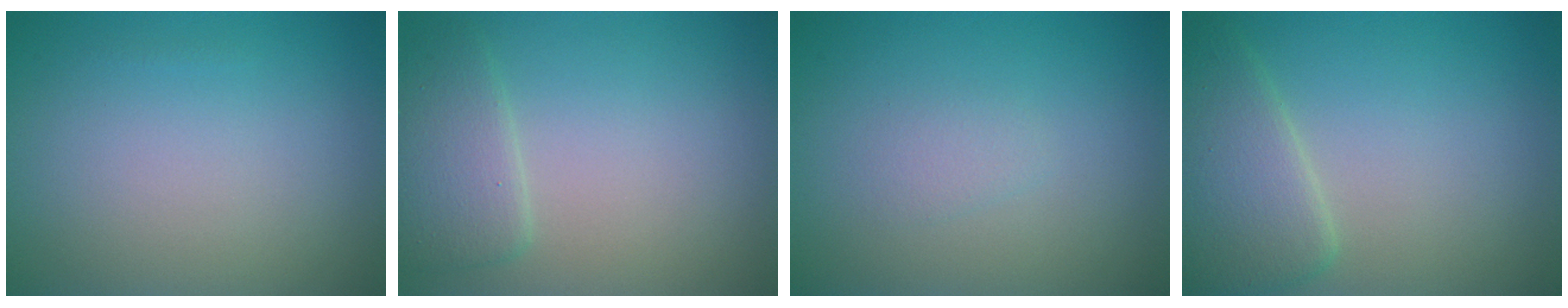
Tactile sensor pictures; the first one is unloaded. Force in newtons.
{"total": 2.8, "press": 2.8, "slide": 0.2}
{"total": 0.9, "press": 0.9, "slide": 0.1}
{"total": 4.4, "press": 4.4, "slide": 0.1}